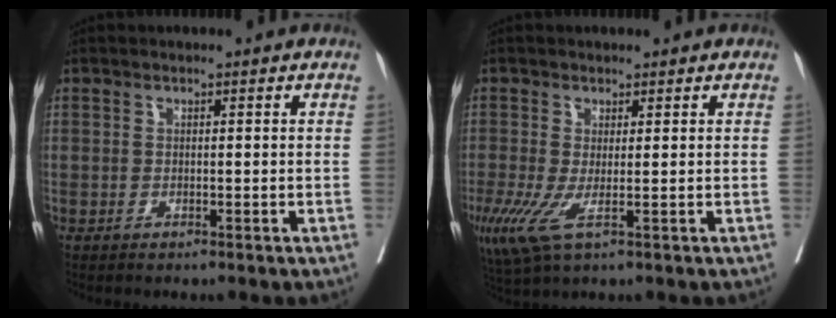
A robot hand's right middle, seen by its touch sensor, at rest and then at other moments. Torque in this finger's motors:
{"motor_torque": [0.28, -0.44, 0.68, 0.21]}